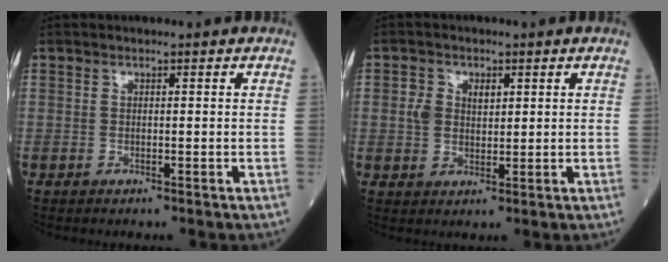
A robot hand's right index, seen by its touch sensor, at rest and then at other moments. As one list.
[{"total": 4.1, "force": [1.1, 2.9, 2.6], "torque": [-0.047, 0.013, 0.021]}]